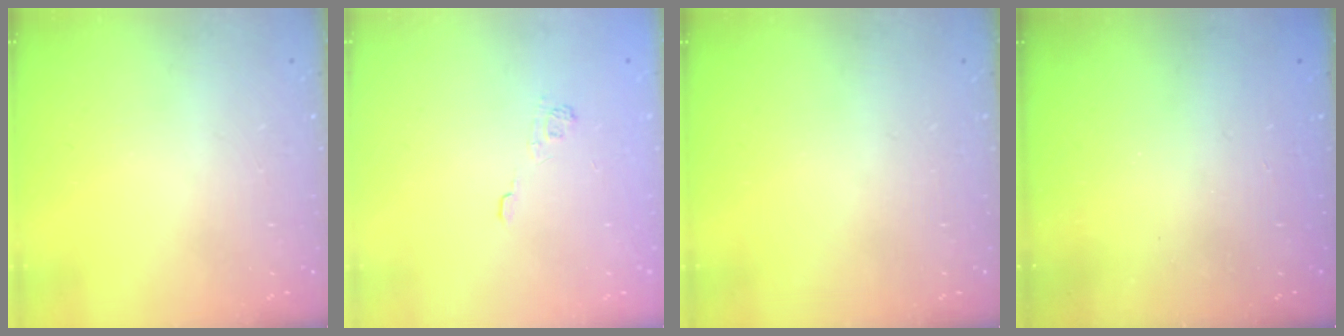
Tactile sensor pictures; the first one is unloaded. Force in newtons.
{"total": 2.3, "press": 1.8, "slide": 1.3}
{"total": 0.0}
{"total": 2.4, "press": 2.3, "slide": 0.8}